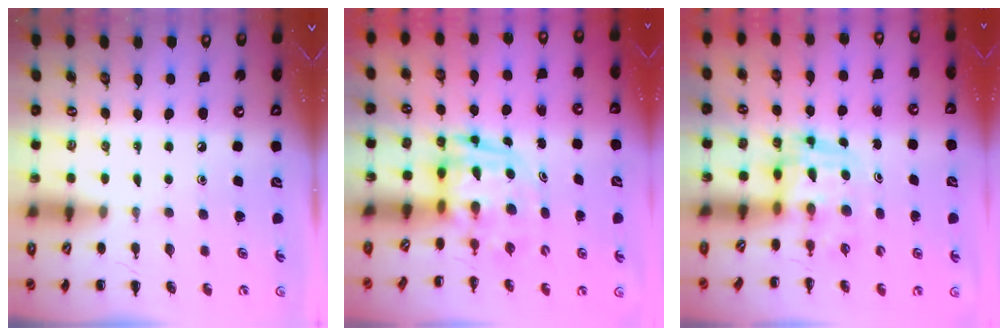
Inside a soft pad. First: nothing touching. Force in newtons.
{"total": 3.3, "press": 3.2, "slide": 0.7}
{"total": 3.7, "press": 3.7, "slide": 0.6}